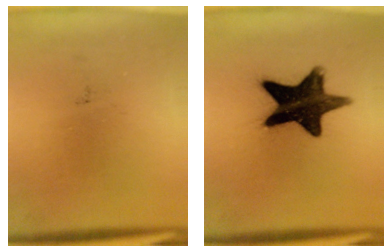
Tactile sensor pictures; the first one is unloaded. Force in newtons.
{"total": 15.7}